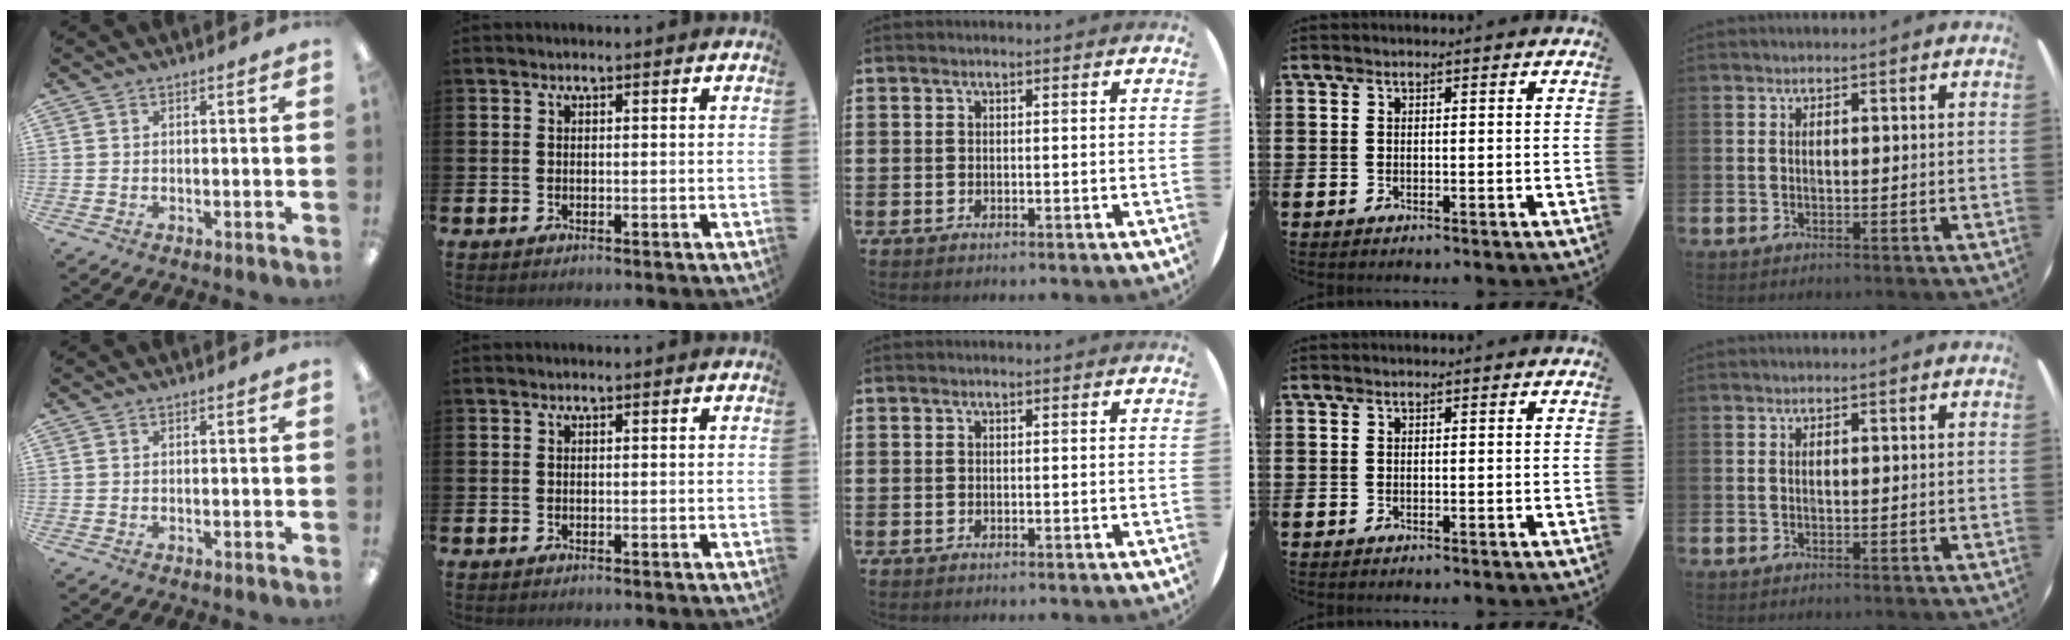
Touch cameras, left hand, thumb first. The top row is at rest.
{}